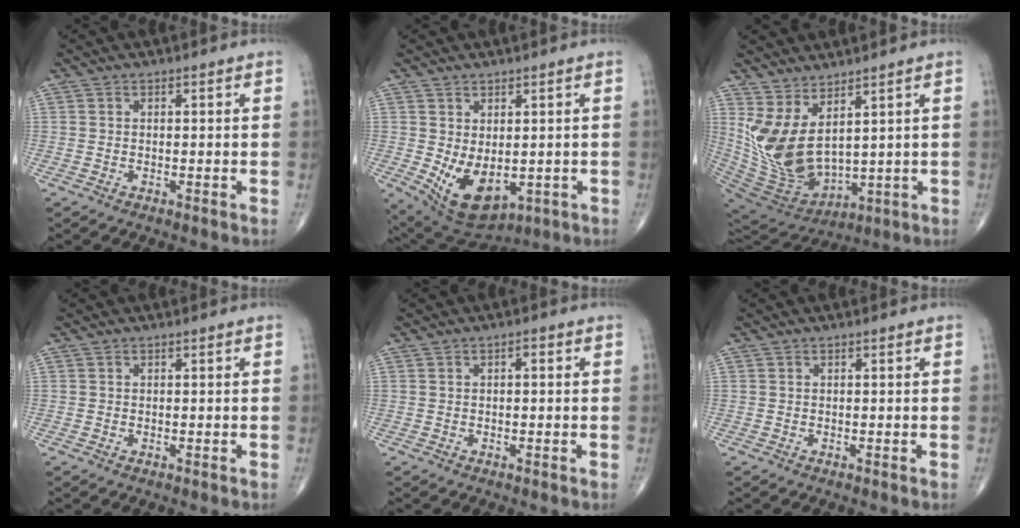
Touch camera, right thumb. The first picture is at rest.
{"total": 10.2, "force": [-1.4, 6.0, 8.2], "torque": [-0.123, -0.007, 0.008]}
{"total": 13.4, "force": [4.9, 6.3, 10.8], "torque": [-0.209, -0.047, 0.125]}
{"total": 0.0}
{"total": 1.2, "force": [0.2, 0.5, 1.1], "torque": [-0.015, 0.002, 0.000]}
{"total": 0.0}